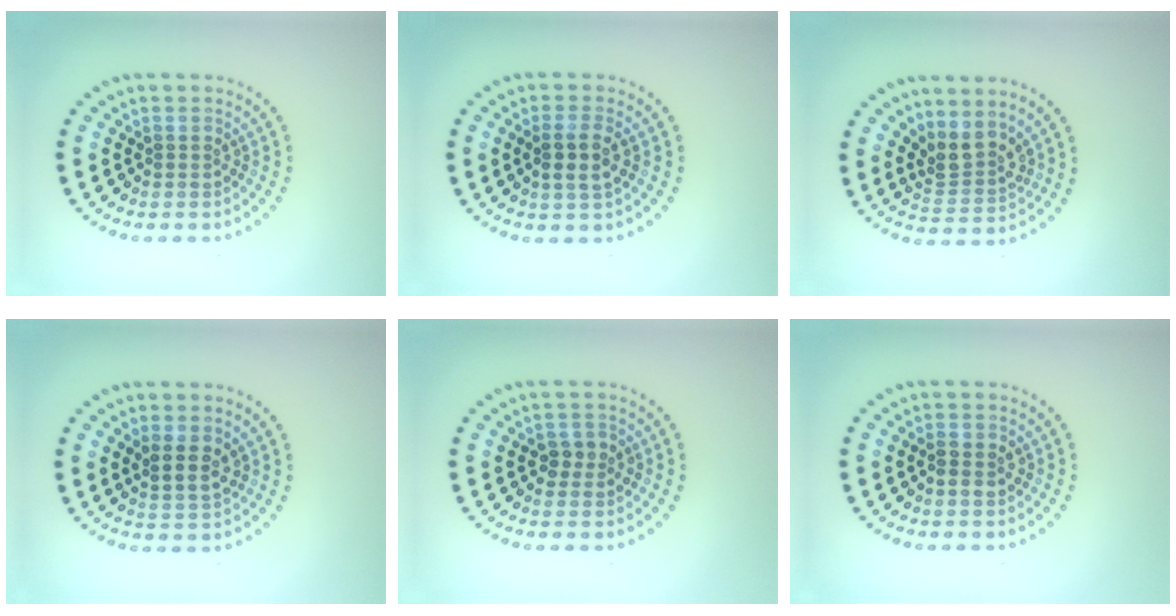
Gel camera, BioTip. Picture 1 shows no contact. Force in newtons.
{"total": 2.3, "press": 2.1, "slide": 1.0}
{"total": 2.8, "press": 2.1, "slide": 1.9}
{"total": 2.4, "press": 2.2, "slide": 1.0}
{"total": 1.8, "press": 1.7, "slide": 0.2}
{"total": 1.5, "press": 1.5, "slide": 0.1}